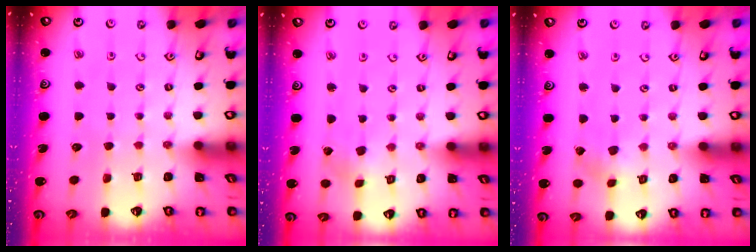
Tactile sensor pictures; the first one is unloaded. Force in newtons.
{"total": 0.9, "press": 0.9, "slide": 0.2}
{"total": 2.3, "press": 2.3, "slide": 0.3}